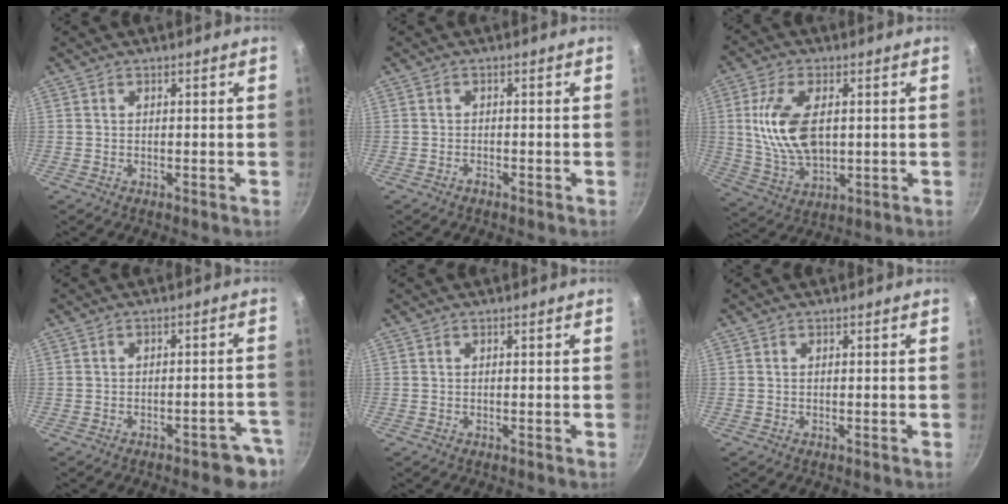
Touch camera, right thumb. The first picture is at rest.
{"total": 1.2, "force": [-0.9, 0.6, 0.5], "torque": [-0.009, 0.011, -0.017]}
{"total": 13.3, "force": [1.8, 7.3, 10.9], "torque": [-0.201, -0.008, 0.040]}
{"total": 5.8, "force": [-3.9, 2.8, 3.3], "torque": [0.009, 0.047, -0.031]}
{"total": 0.0}
{"total": 0.0}